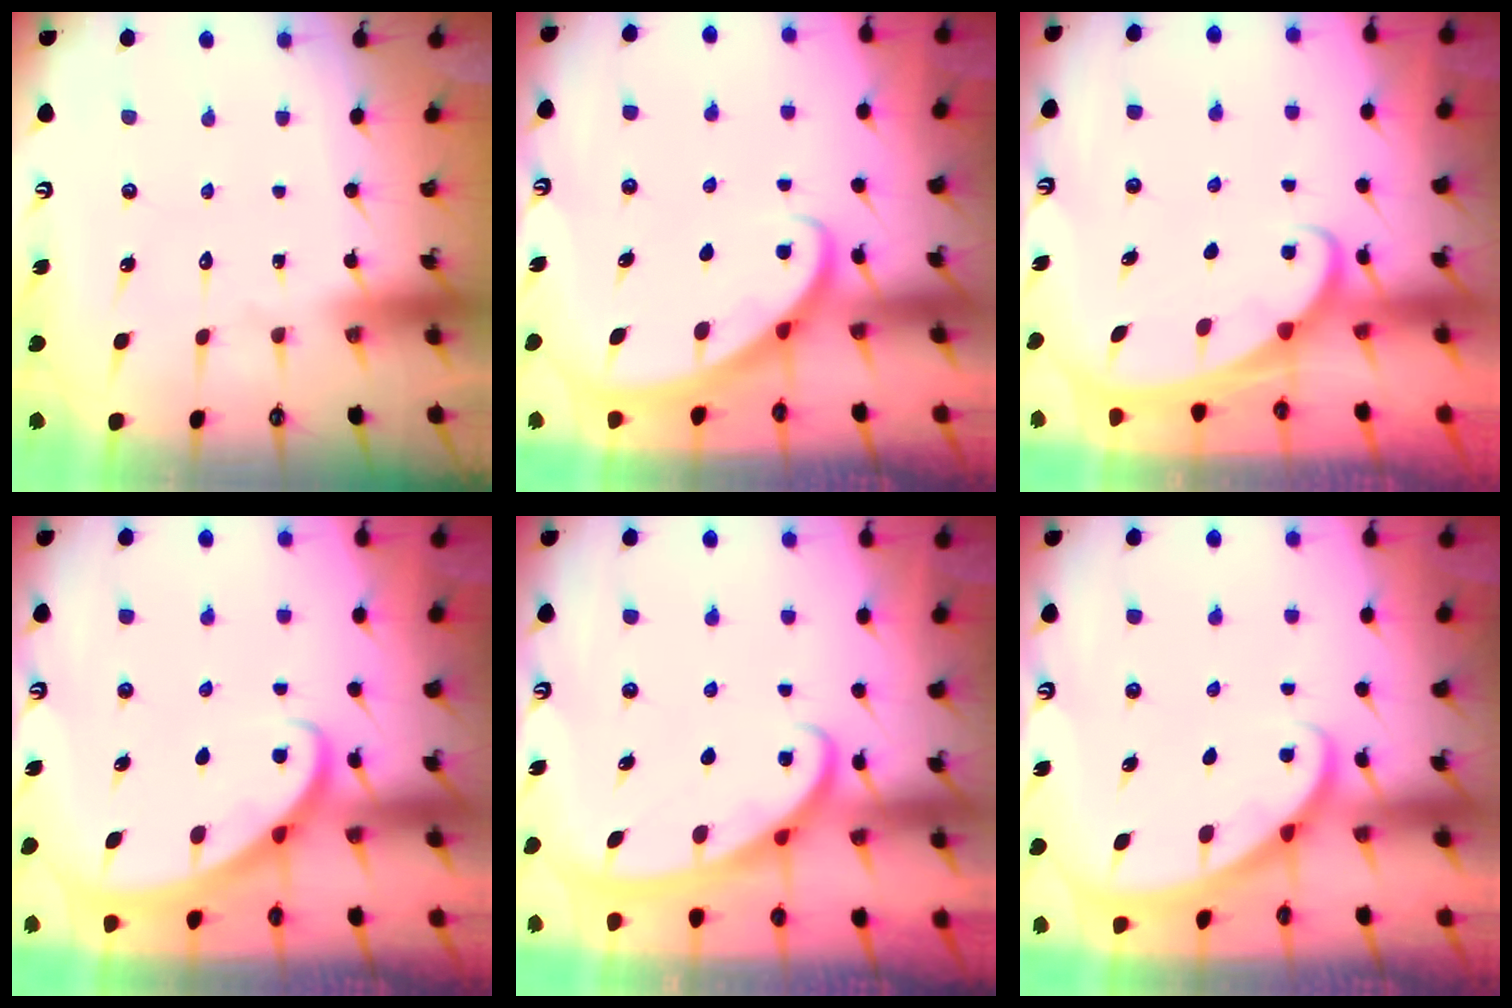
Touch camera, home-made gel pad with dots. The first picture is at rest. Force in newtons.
{"total": 2.8, "press": 2.8, "slide": 0.2}
{"total": 2.0, "press": 2.0, "slide": 0.3}
{"total": 3.0, "press": 3.0, "slide": 0.2}
{"total": 2.8, "press": 2.8, "slide": 0.4}
{"total": 2.1, "press": 2.1, "slide": 0.1}